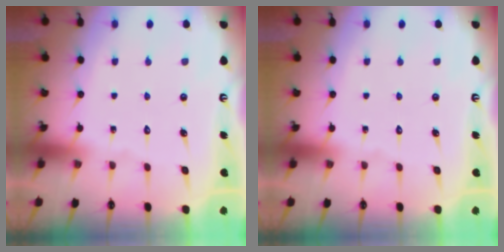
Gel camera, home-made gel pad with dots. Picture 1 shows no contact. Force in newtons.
{"total": 0.0}